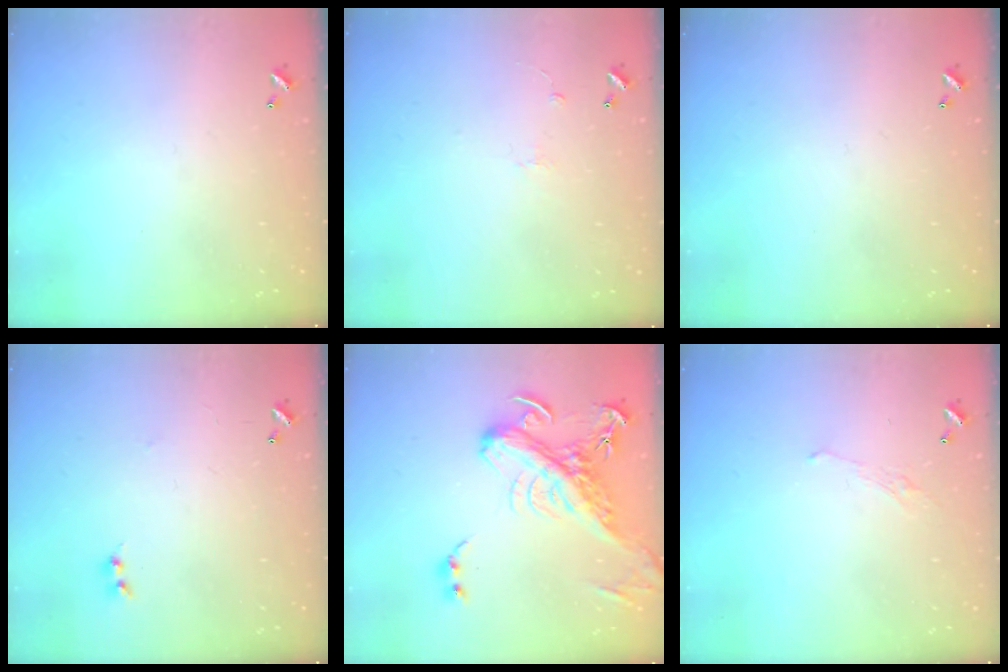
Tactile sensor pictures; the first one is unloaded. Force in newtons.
{"total": 0.7, "press": 0.2, "slide": 0.7}
{"total": 0.0}
{"total": 1.6, "press": 1.5, "slide": 0.4}
{"total": 9.2, "press": 9.0, "slide": 2.0}
{"total": 0.5, "press": 0.2, "slide": 0.5}